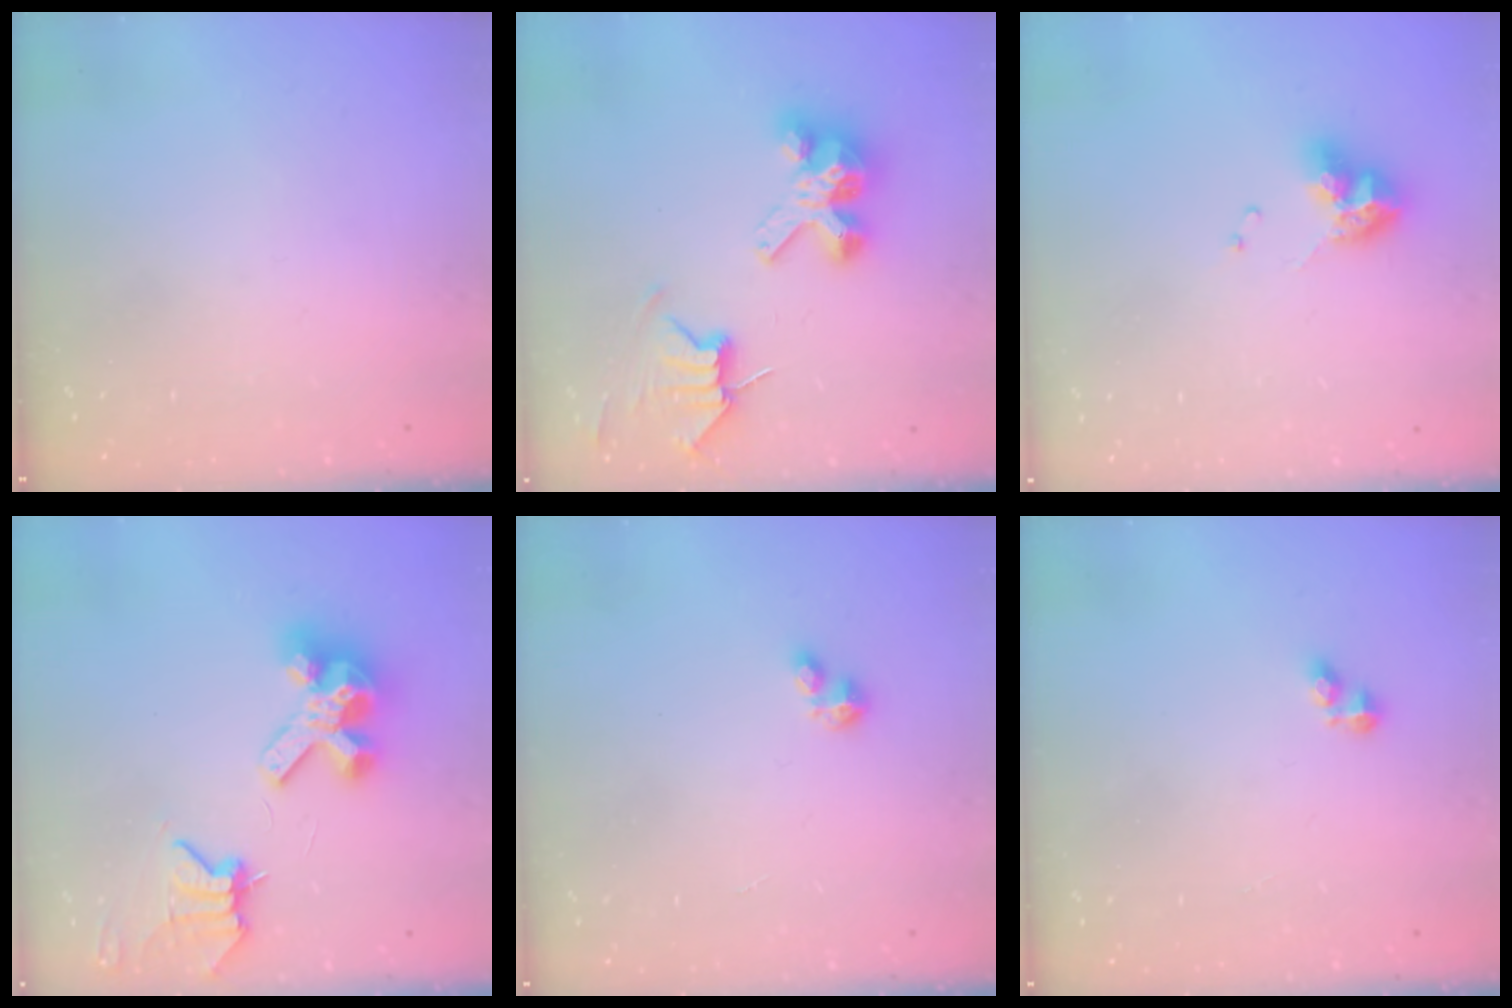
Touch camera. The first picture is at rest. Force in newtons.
{"total": 9.3, "press": 9.2, "slide": 0.8}
{"total": 9.5, "press": 9.5, "slide": 1.1}
{"total": 9.1, "press": 9.0, "slide": 1.3}
{"total": 2.0, "press": 2.0, "slide": 0.2}
{"total": 2.4, "press": 2.4, "slide": 0.4}